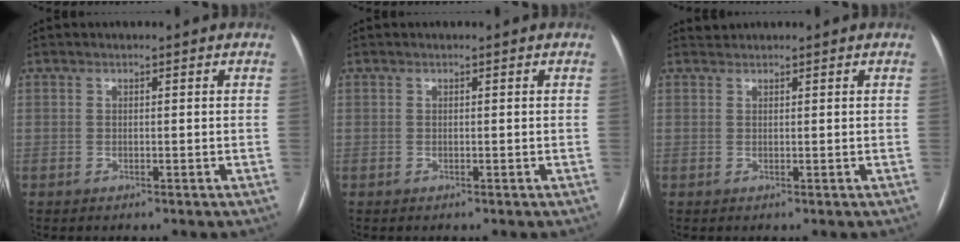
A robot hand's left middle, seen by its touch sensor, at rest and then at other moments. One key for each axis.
{"total": 0.0}
{"total": 0.8, "fx": 0.7, "fy": 0.0, "fz": -0.3, "tx": -0.002, "ty": 0.010, "tz": 0.015}